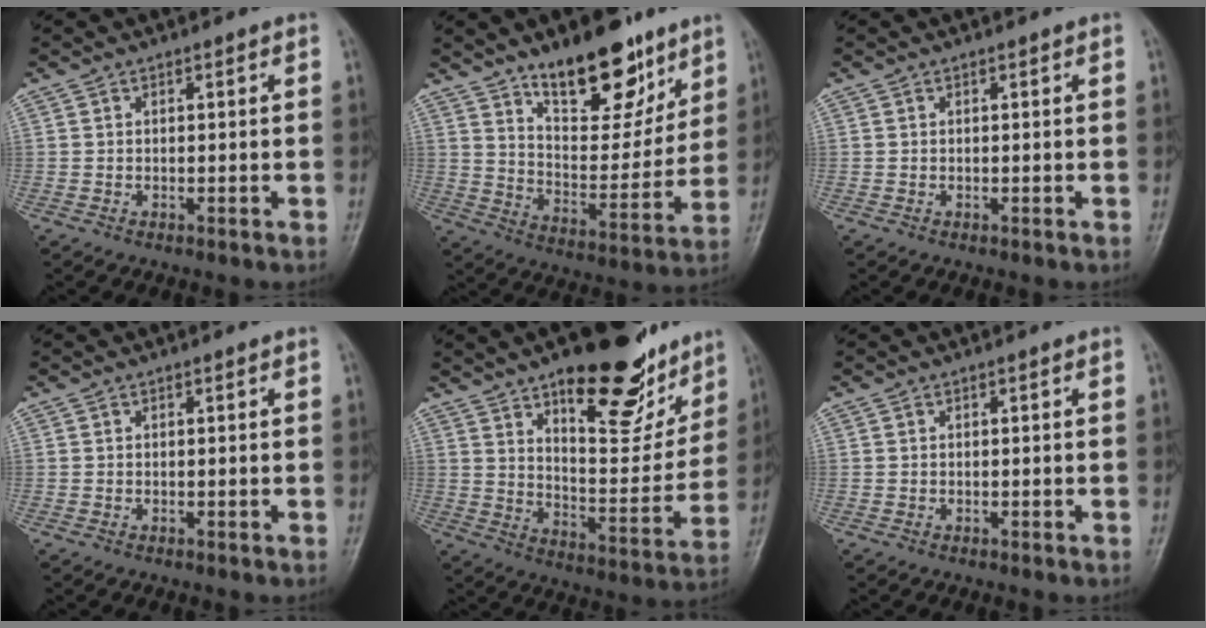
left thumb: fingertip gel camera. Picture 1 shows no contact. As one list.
[{"total": 18.2, "force": [12.2, 8.1, 10.9], "torque": [-0.105, -0.084, 0.202]}, {"total": 0.0}, {"total": 0.0}, {"total": 22.8, "force": [14.3, 9.1, 15.2], "torque": [-0.161, -0.070, 0.218]}, {"total": 0.0}]